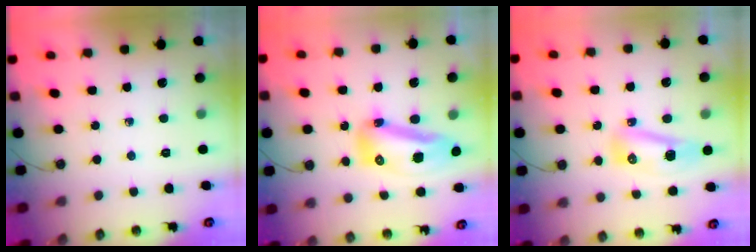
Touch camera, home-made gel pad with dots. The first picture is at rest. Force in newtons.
{"total": 13.3, "press": 13.2, "slide": 1.4}
{"total": 8.8, "press": 8.5, "slide": 1.9}